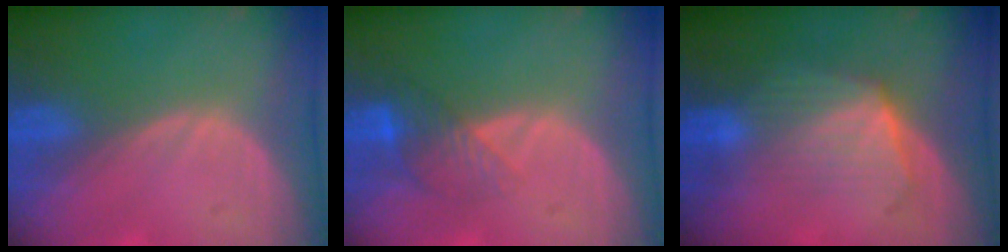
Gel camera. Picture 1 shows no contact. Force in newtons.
{"total": 4.4, "press": 3.8, "slide": 2.1}
{"total": 7.2, "press": 6.5, "slide": 3.0}